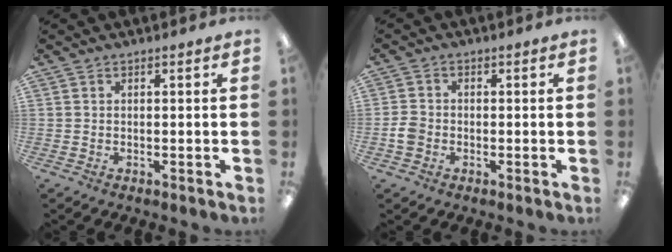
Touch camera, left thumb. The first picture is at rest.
{"total": 3.4, "force": [-1.0, 2.8, 1.7], "torque": [-0.026, 0.009, -0.018]}